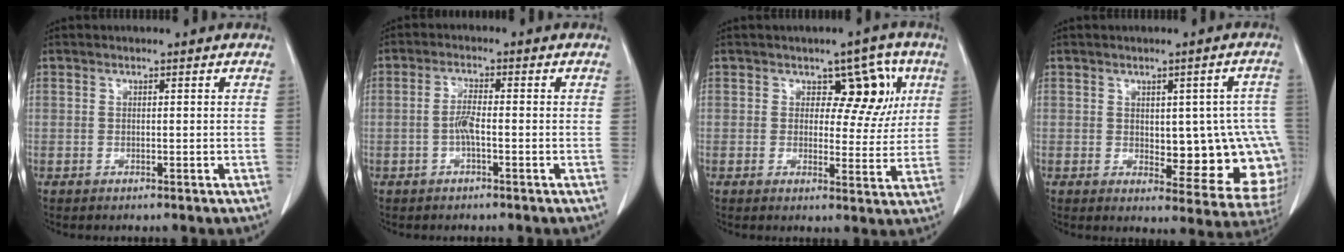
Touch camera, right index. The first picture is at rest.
{"total": 2.9, "force": [-0.8, 0.5, 2.7], "torque": [-0.057, 0.002, -0.017]}
{"total": 7.4, "force": [2.6, 4.6, 5.3], "torque": [-0.043, 0.018, 0.033]}
{"total": 13.6, "force": [-0.9, 5.5, 12.4], "torque": [-0.113, 0.012, 0.005]}